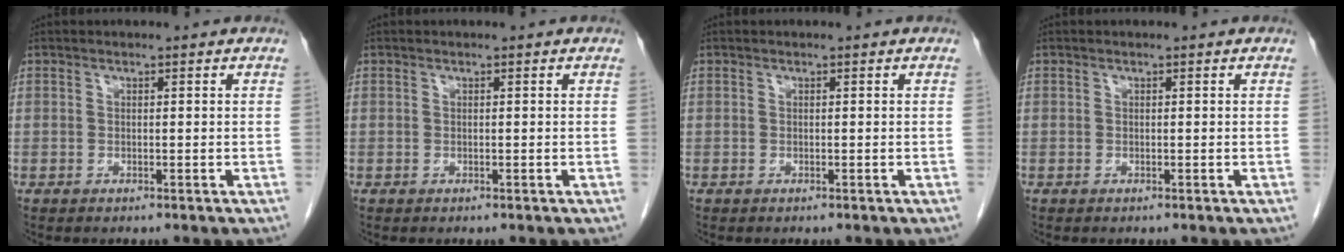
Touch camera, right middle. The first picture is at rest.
{"total": 0.0}
{"total": 0.0}
{"total": 0.0}